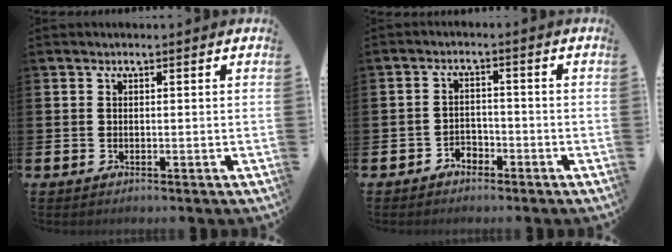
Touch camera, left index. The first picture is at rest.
{"total": 2.2, "force": [-1.9, 1.1, 0.2], "torque": [-0.015, 0.006, -0.042]}